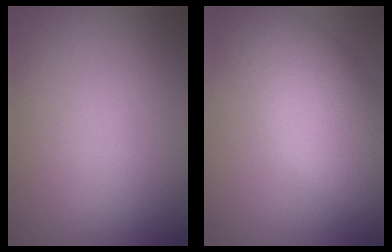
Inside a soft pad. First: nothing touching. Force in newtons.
{"total": 8.3, "press": 8.2, "slide": 0.8}